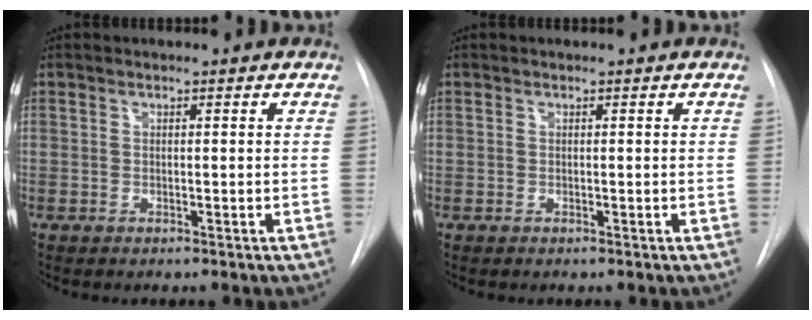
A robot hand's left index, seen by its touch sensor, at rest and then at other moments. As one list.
[{"total": 0.0}]